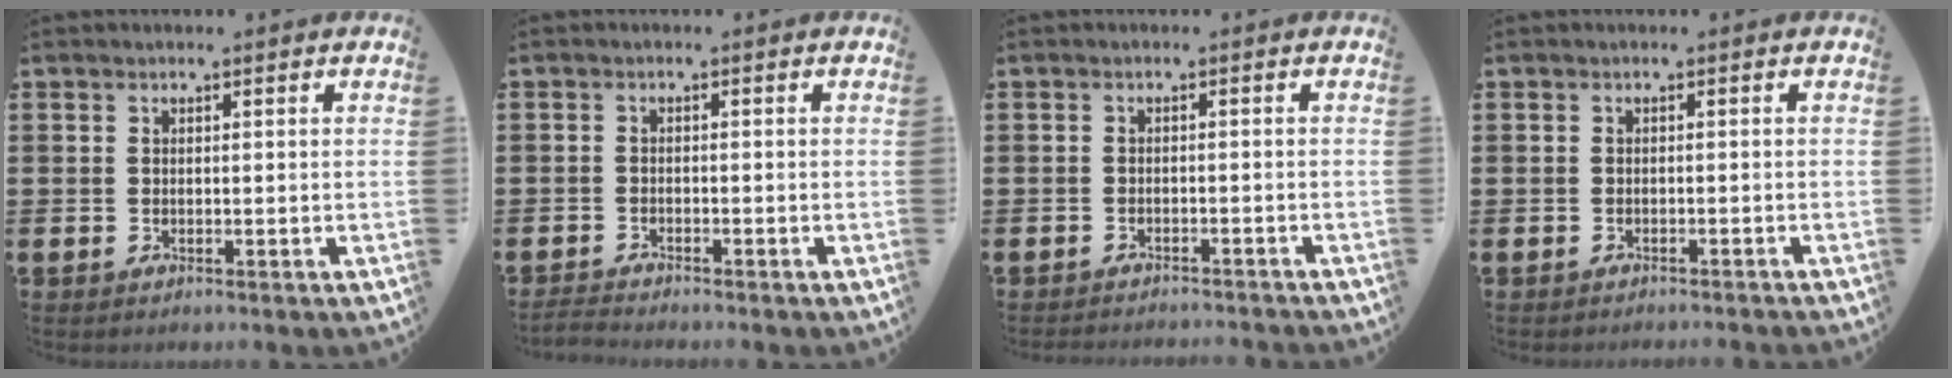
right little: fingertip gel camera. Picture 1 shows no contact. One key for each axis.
{"total": 1.2, "fx": -1.2, "fy": 0.0, "fz": 0.3, "tx": -0.006, "ty": 0.002, "tz": -0.024}
{"total": 1.2, "fx": -1.2, "fy": -0.1, "fz": 0.0, "tx": -0.002, "ty": 0.002, "tz": -0.024}
{"total": 0.6, "fx": -0.6, "fy": -0.1, "fz": 0.0, "tx": 0.001, "ty": -0.001, "tz": -0.013}